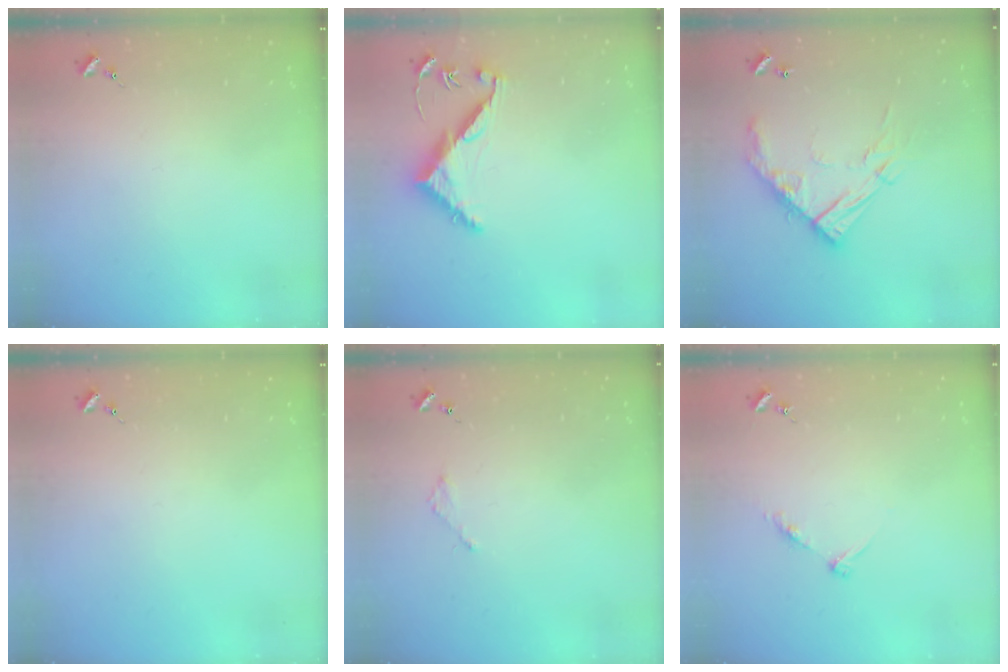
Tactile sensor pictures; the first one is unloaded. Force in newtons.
{"total": 7.5, "press": 7.5, "slide": 0.5}
{"total": 16.5, "press": 16.5, "slide": 1.5}
{"total": 0.0}
{"total": 2.0, "press": 2.0, "slide": 0.3}
{"total": 6.2, "press": 6.2, "slide": 0.7}